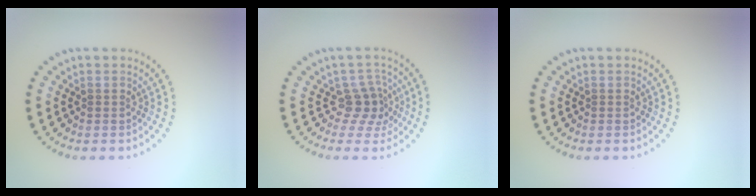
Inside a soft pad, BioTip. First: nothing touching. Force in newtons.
{"total": 2.6, "press": 1.8, "slide": 1.8}
{"total": 0.0}